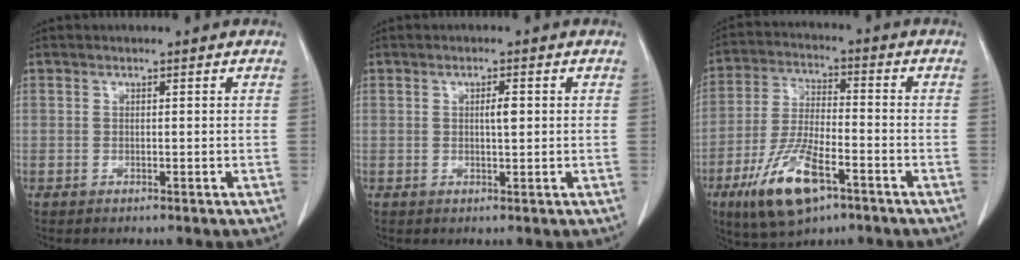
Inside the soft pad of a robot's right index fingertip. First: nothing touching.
{"total": 1.9, "force": [0.3, 0.4, 1.8], "torque": [-0.033, 0.001, 0.005]}
{"total": 12.8, "force": [-6.7, 3.9, 10.1], "torque": [-0.209, -0.015, -0.118]}